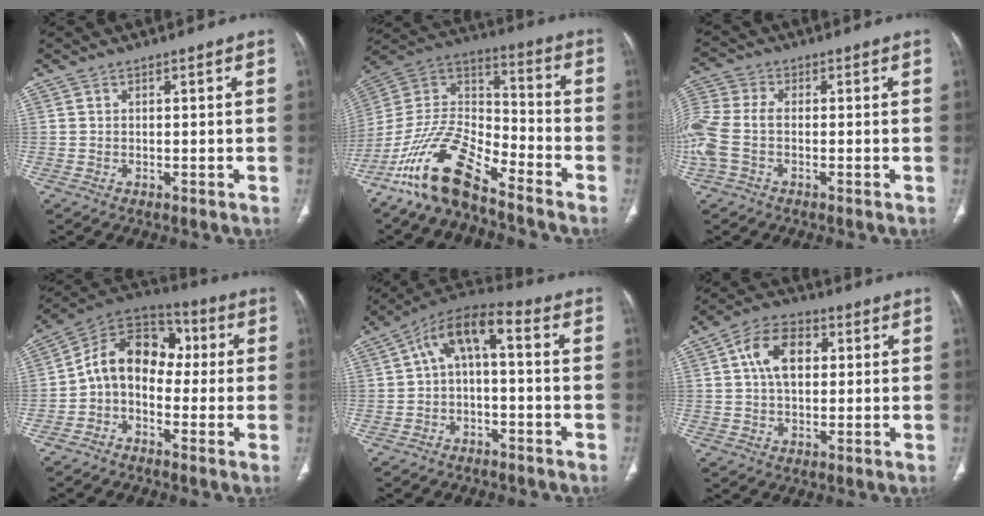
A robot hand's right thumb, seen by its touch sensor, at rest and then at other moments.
{"total": 16.2, "force": [-11.9, 5.6, 9.4], "torque": [-0.168, 0.082, -0.229]}
{"total": 11.2, "force": [-1.7, 7.2, 8.5], "torque": [-0.230, 0.017, -0.033]}
{"total": 12.7, "force": [-0.7, 9.1, 8.8], "torque": [-0.115, 0.055, -0.031]}
{"total": 9.2, "force": [-0.1, 4.2, 8.2], "torque": [-0.139, 0.050, -0.010]}
{"total": 9.8, "force": [2.2, 6.2, 7.3], "torque": [-0.116, 0.014, 0.034]}